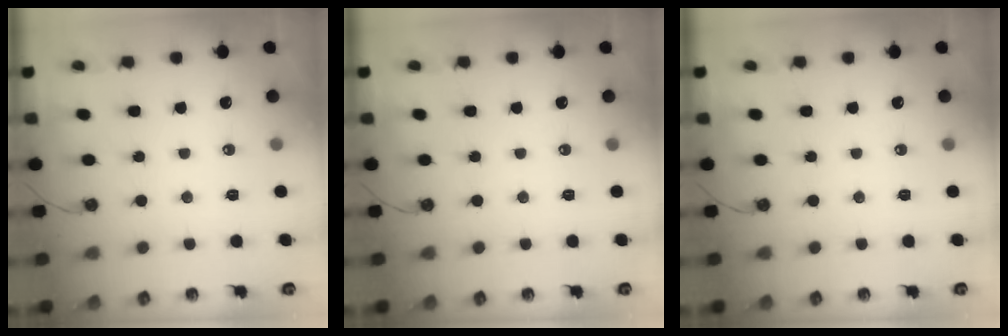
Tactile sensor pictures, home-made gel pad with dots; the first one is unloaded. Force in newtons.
{"total": 0.0}
{"total": 0.0}